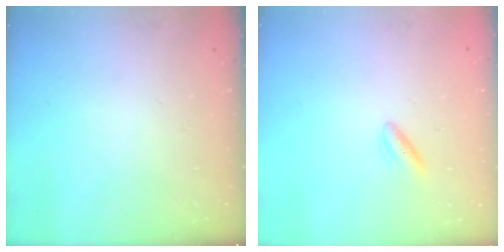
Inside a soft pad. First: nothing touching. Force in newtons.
{"total": 2.5, "press": 2.1, "slide": 1.3}